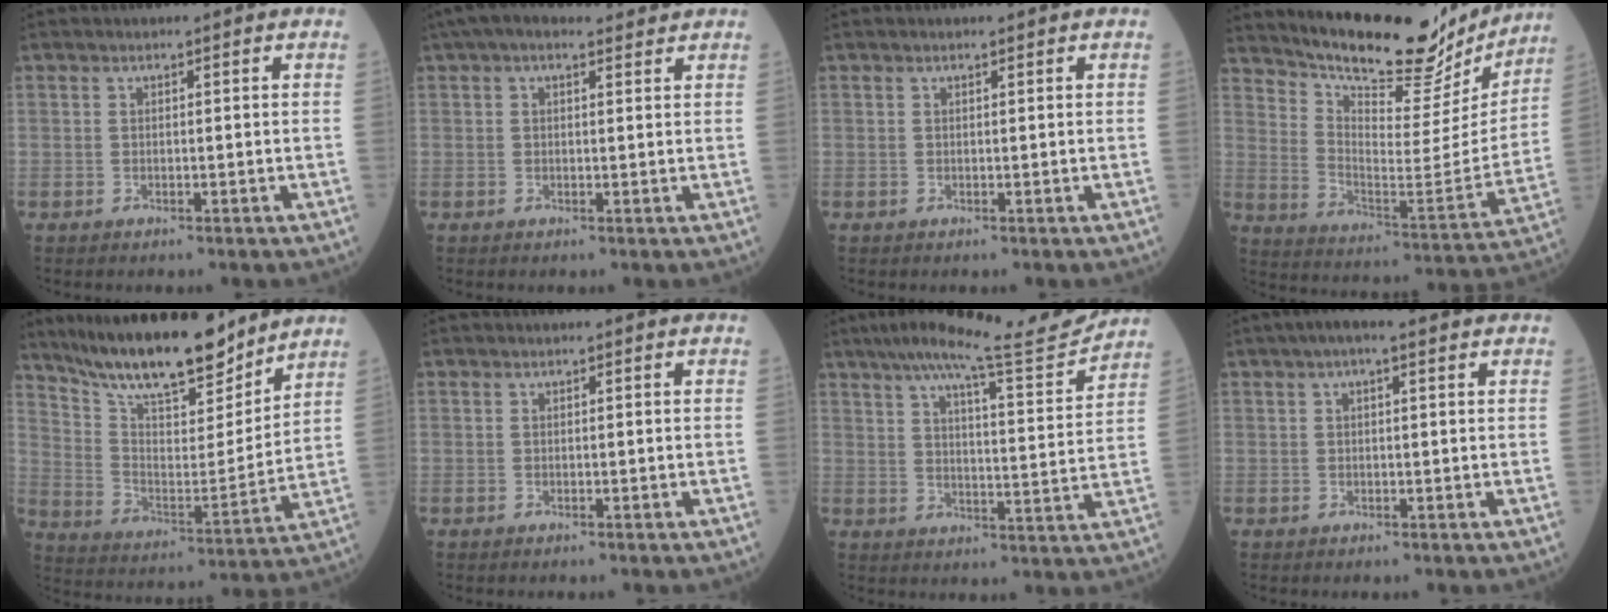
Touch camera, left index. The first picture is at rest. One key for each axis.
{"total": 6.6, "fx": 5.2, "fy": 2.2, "fz": 3.4, "tx": -0.061, "ty": 0.042, "tz": 0.082}
{"total": 0.7, "fx": 0.6, "fy": 0.0, "fz": 0.3, "tx": -0.009, "ty": 0.002, "tz": 0.011}
{"total": 22.4, "fx": 20.2, "fy": 5.5, "fz": 8.1, "tx": -0.131, "ty": -0.039, "tz": 0.284}
{"total": 18.1, "fx": 15.6, "fy": 3.6, "fz": 8.6, "tx": -0.153, "ty": -0.006, "tz": 0.269}
{"total": 0.0}
{"total": 16.3, "fx": 14.7, "fy": 0.0, "fz": 7.0, "tx": -0.112, "ty": -0.014, "tz": 0.207}
{"total": 3.8, "fx": 2.2, "fy": 0.9, "fz": 2.9, "tx": -0.053, "ty": 0.026, "tz": 0.033}